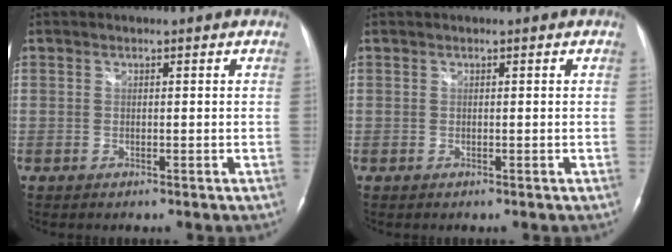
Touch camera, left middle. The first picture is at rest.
{"total": 0.0}